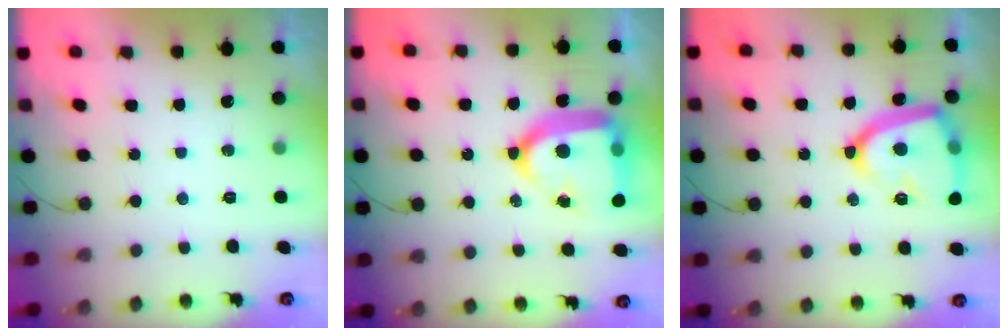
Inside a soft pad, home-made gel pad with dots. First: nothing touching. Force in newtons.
{"total": 21.3, "press": 21.2, "slide": 2.1}
{"total": 18.7, "press": 18.6, "slide": 1.7}